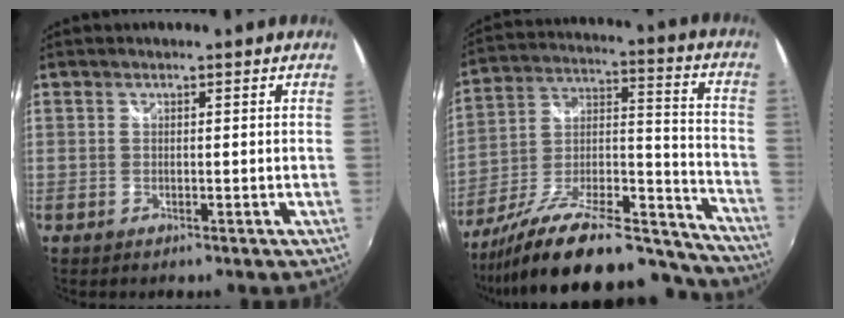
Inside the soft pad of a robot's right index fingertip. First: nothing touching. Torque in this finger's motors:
{"motor_torque": [1.05, -1.09, 0.49, 0.21]}